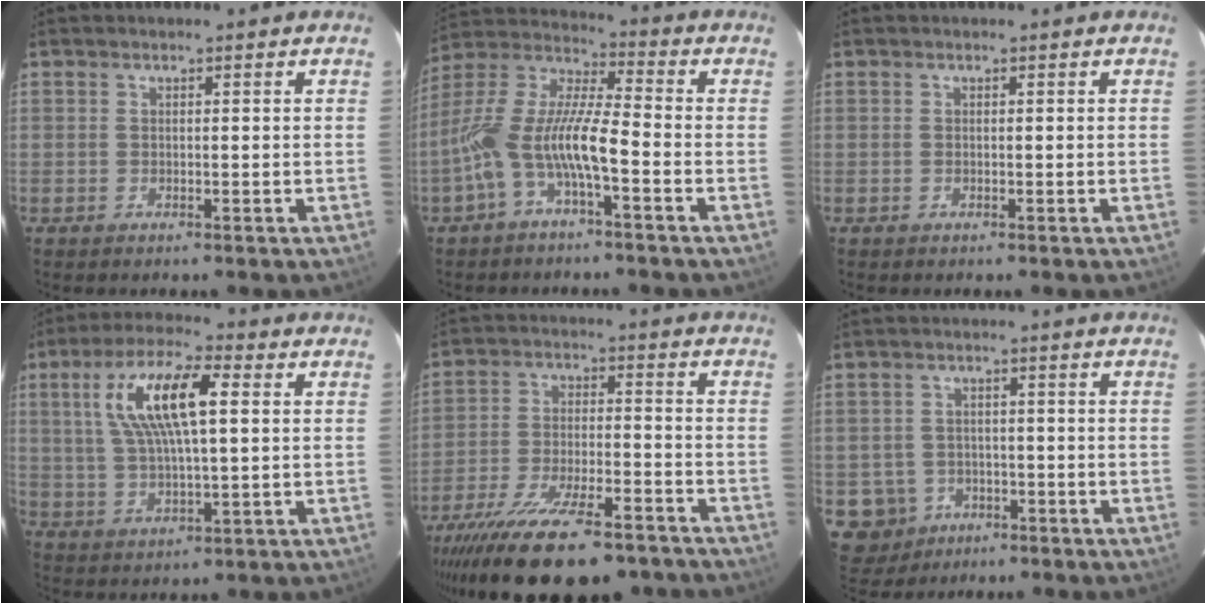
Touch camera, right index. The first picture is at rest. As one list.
[{"total": 11.4, "force": [-4.6, 2.0, 10.2], "torque": [-0.213, 0.007, -0.093]}, {"total": 0.0}, {"total": 13.6, "force": [3.5, 4.0, 12.5], "torque": [-0.240, 0.018, 0.067]}, {"total": 25.8, "force": [-20.2, 7.5, 14.0], "torque": [-0.270, -0.053, -0.306]}, {"total": 7.3, "force": [-2.9, 6.6, 1.1], "torque": [-0.046, 0.021, -0.036]}]